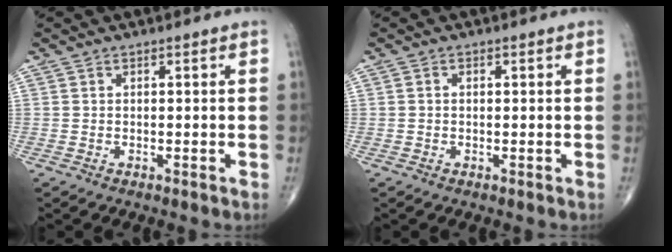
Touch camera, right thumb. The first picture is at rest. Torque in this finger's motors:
{"motor_torque": [-0.25, 0.25, 0.01, 0.08, -0.02]}